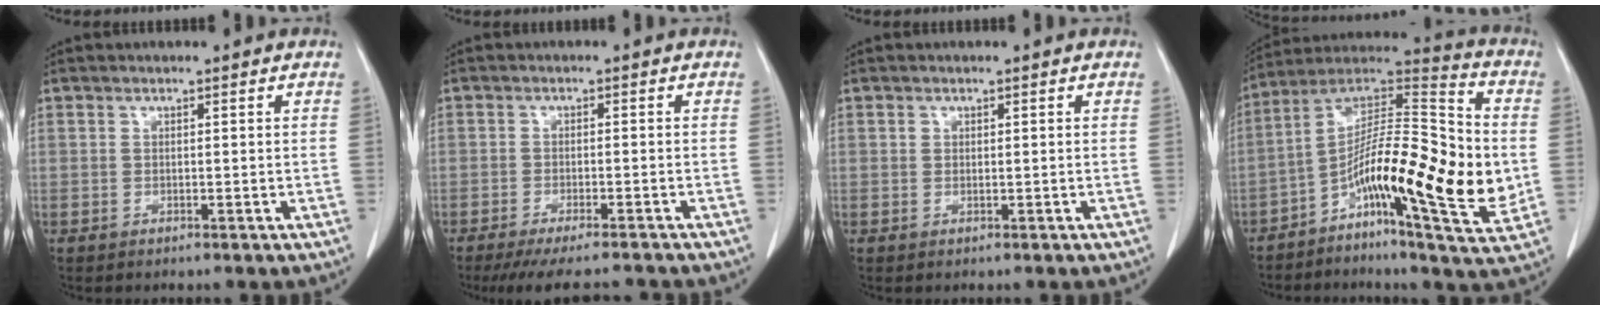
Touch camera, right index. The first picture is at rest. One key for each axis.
{"total": 10.9, "fx": -9.9, "fy": 0.9, "fz": 4.3, "tx": -0.058, "ty": -0.017, "tz": -0.135}
{"total": 0.5, "fx": 0.2, "fy": 0.4, "fz": 0.2, "tx": -0.002, "ty": 0.000, "tz": 0.002}
{"total": 21.3, "fx": -4.0, "fy": 3.7, "fz": 20.5, "tx": -0.329, "ty": 0.016, "tz": -0.070}